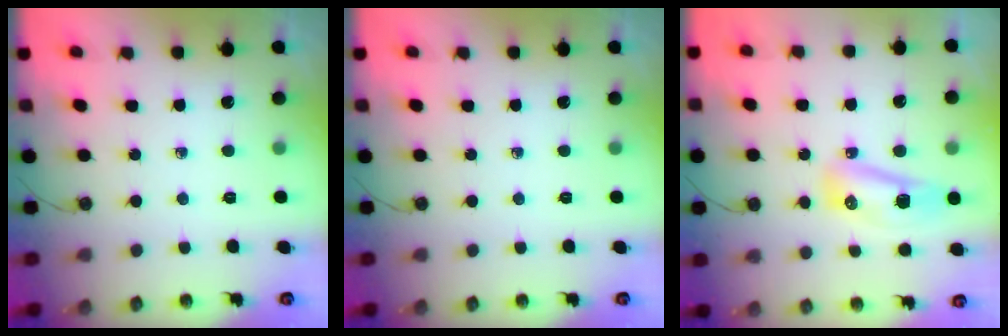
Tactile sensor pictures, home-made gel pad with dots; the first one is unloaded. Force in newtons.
{"total": 0.0}
{"total": 26.1, "press": 13.3, "slide": 22.5}